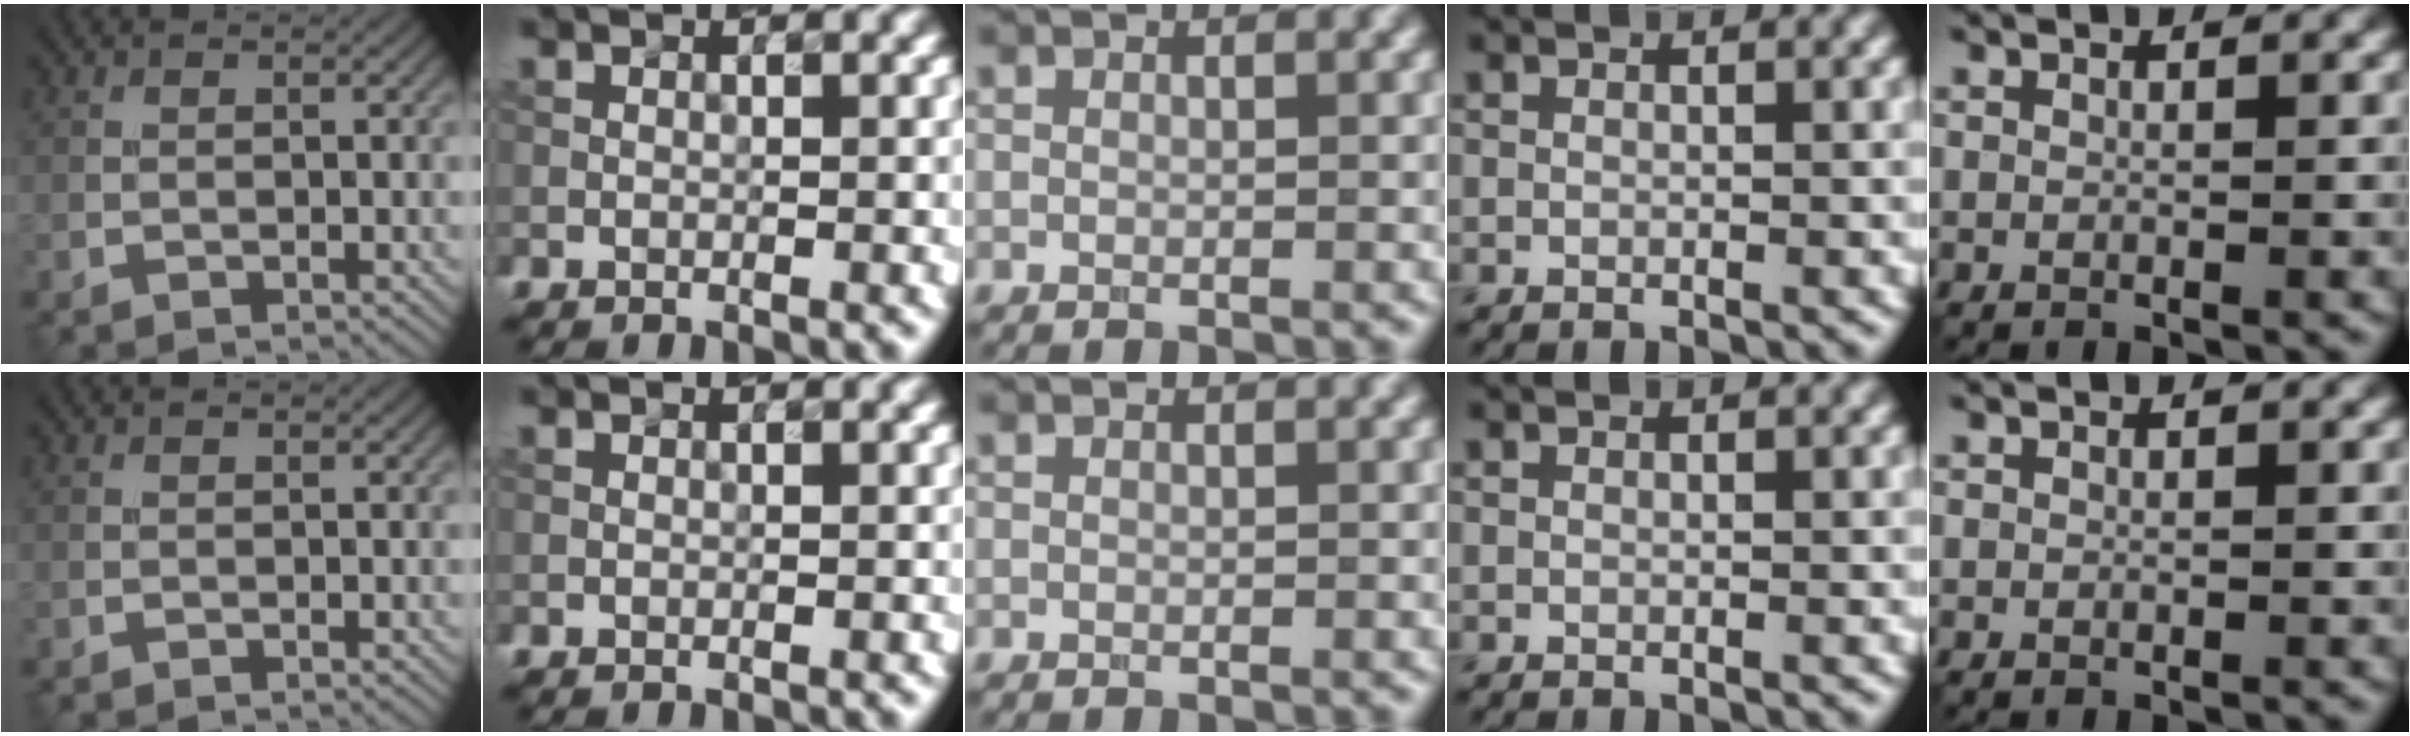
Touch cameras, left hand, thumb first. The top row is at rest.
{}